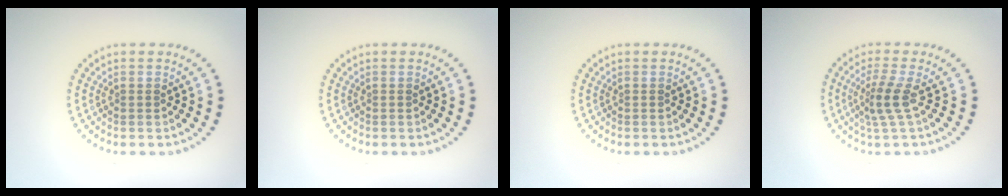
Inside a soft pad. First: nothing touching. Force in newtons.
{"total": 0.0}
{"total": 0.0}
{"total": 2.7, "press": 1.9, "slide": 1.9}